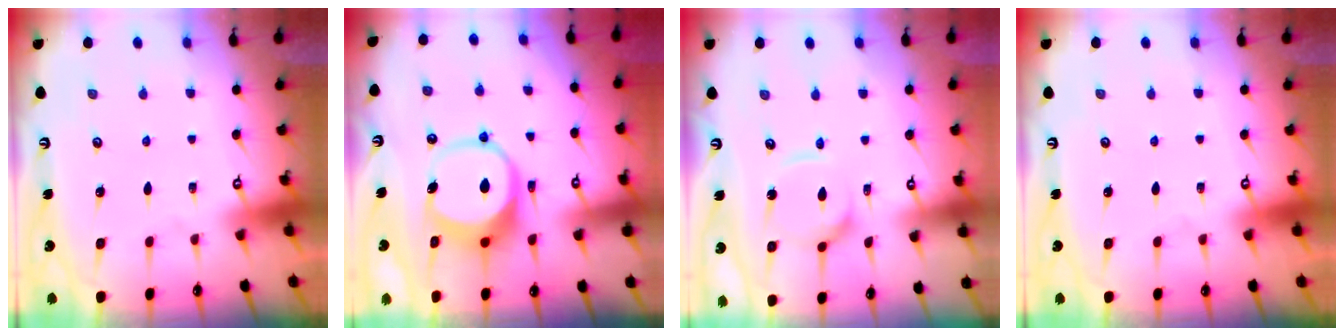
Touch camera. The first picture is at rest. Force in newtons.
{"total": 8.9, "press": 8.8, "slide": 1.5}
{"total": 10.8, "press": 10.7, "slide": 1.2}
{"total": 0.0}